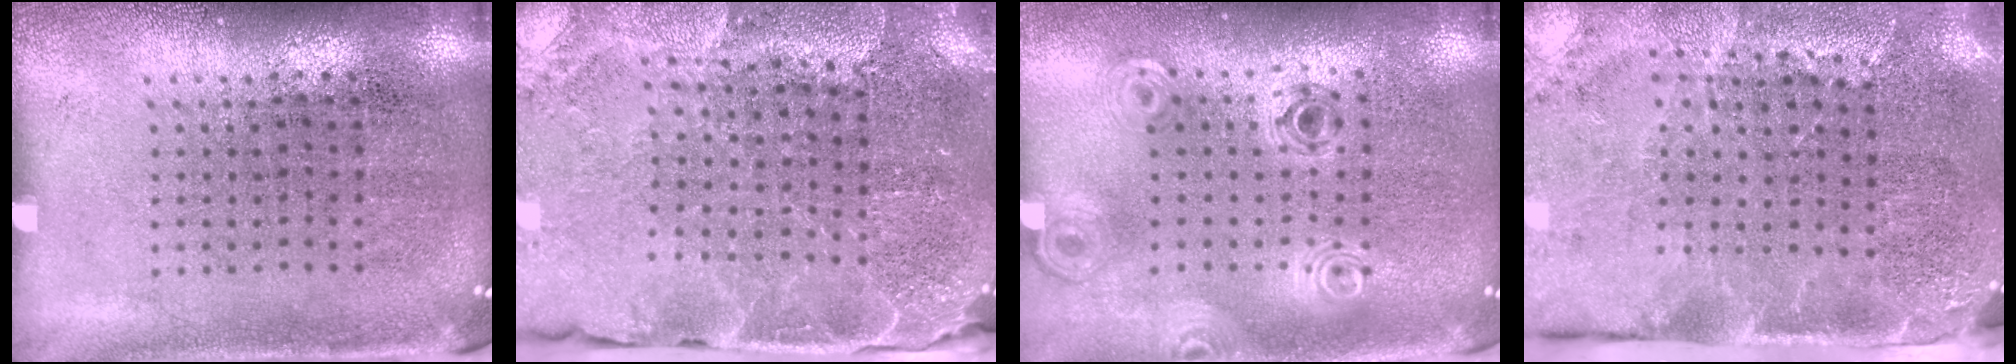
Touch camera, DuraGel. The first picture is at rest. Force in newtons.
{"total": 3.1, "press": 3.1, "slide": 0.4}
{"total": 0.8, "press": 0.8, "slide": 0.2}
{"total": 3.9, "press": 3.2, "slide": 2.3}